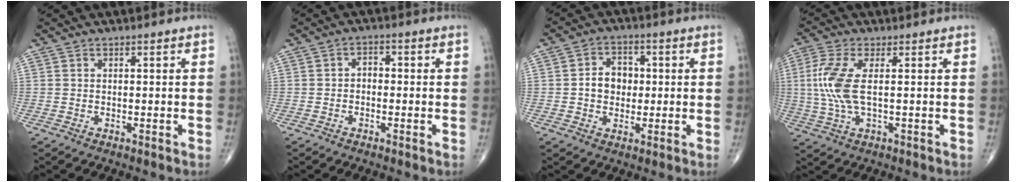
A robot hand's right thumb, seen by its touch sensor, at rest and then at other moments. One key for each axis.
{"total": 2.4, "fx": -0.3, "fy": 1.7, "fz": 1.7, "tx": -0.014, "ty": 0.013, "tz": -0.013}
{"total": 6.4, "fx": 0.0, "fy": 5.1, "fz": 3.7, "tx": -0.034, "ty": 0.013, "tz": -0.004}
{"total": 8.6, "fx": 0.8, "fy": 3.0, "fz": 8.0, "tx": -0.212, "ty": 0.001, "tz": 0.015}